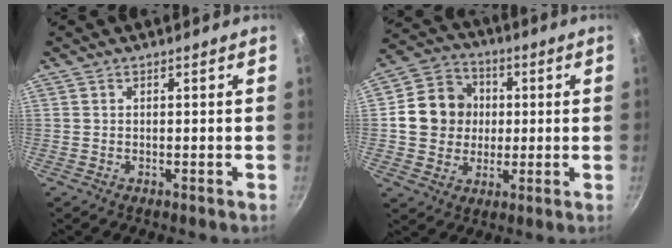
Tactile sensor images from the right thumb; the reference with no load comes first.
{"total": 12.3, "force": [0.8, 11.1, 5.2], "torque": [-0.058, 0.020, 0.007]}